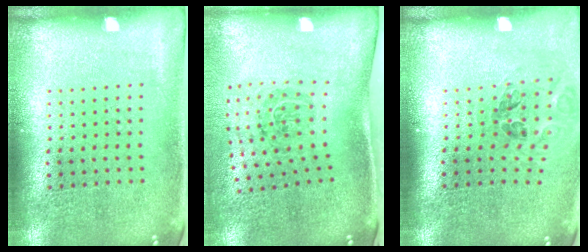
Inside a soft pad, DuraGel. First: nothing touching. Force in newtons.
{"total": 1.9, "press": 1.2, "slide": 1.4}
{"total": 1.2, "press": 1.1, "slide": 0.5}